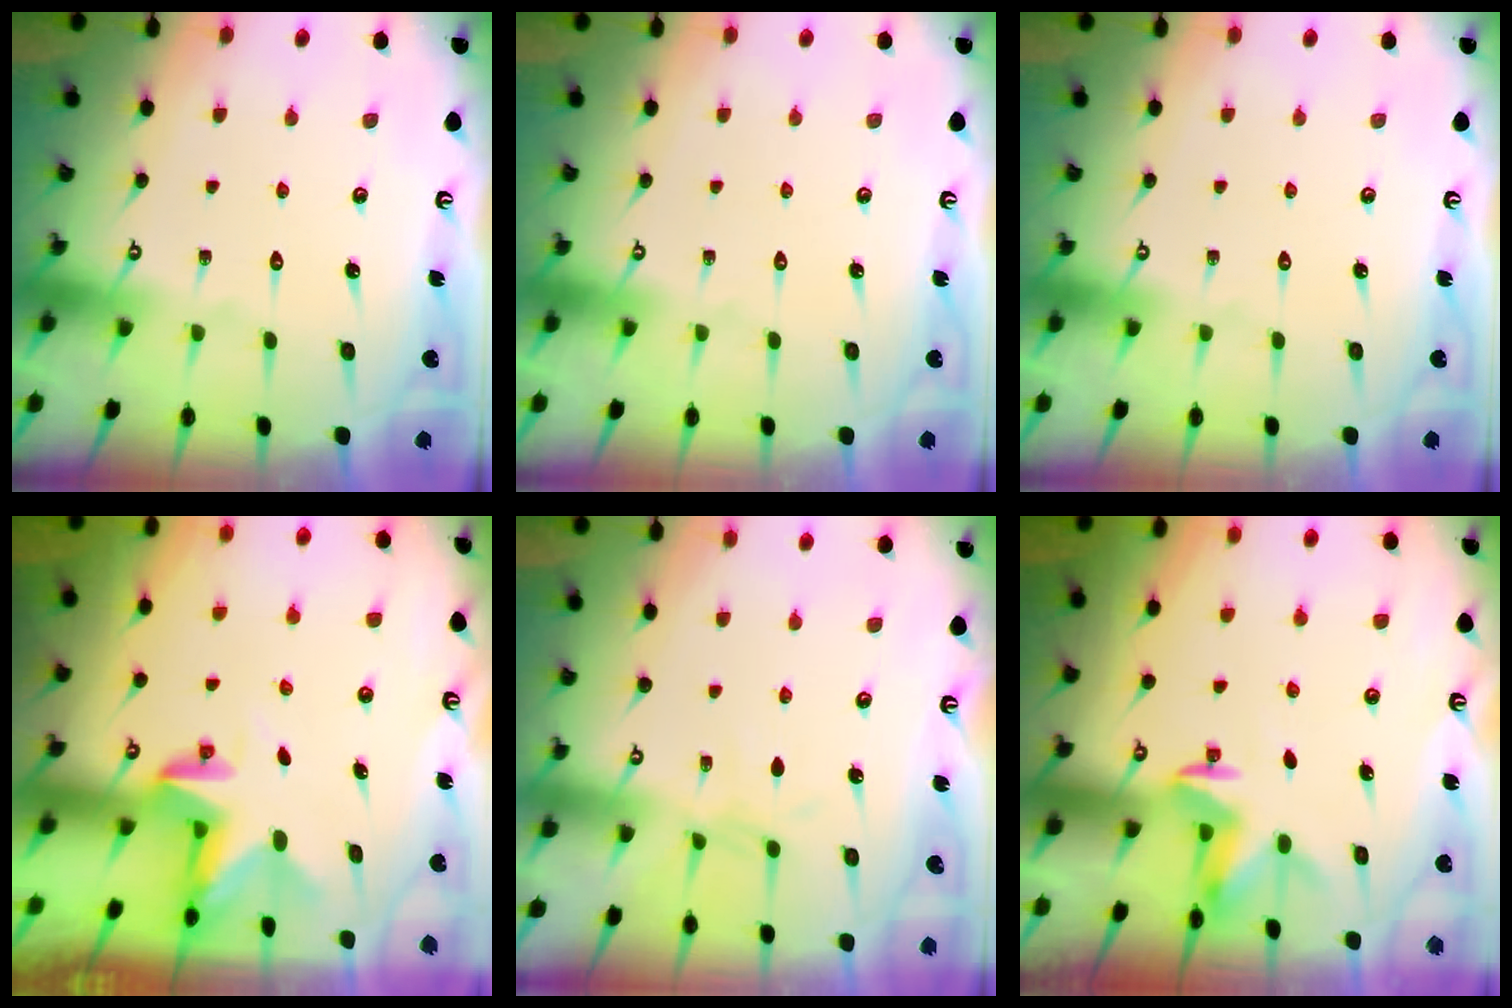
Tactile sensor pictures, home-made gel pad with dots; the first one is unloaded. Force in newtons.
{"total": 0.0}
{"total": 0.0}
{"total": 3.0, "press": 3.0, "slide": 0.2}
{"total": 4.8, "press": 4.8, "slide": 0.6}
{"total": 4.9, "press": 4.9, "slide": 0.7}